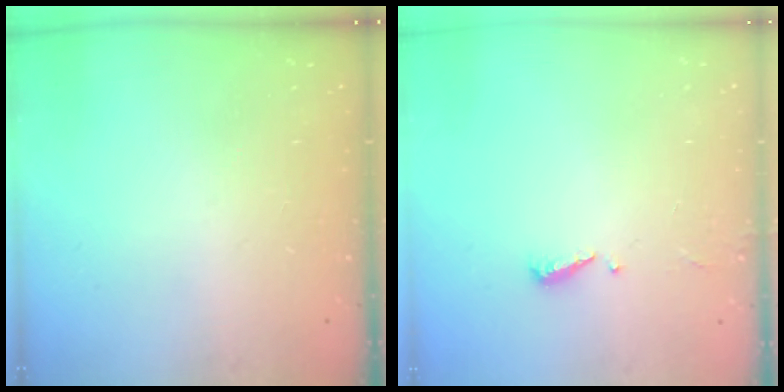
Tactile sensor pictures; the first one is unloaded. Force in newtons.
{"total": 4.9, "press": 4.8, "slide": 0.4}